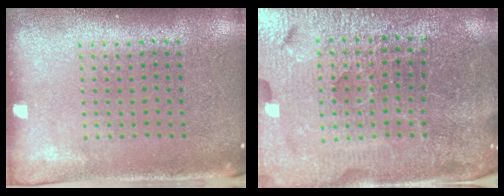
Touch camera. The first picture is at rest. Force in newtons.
{"total": 5.1, "press": 4.9, "slide": 1.5}